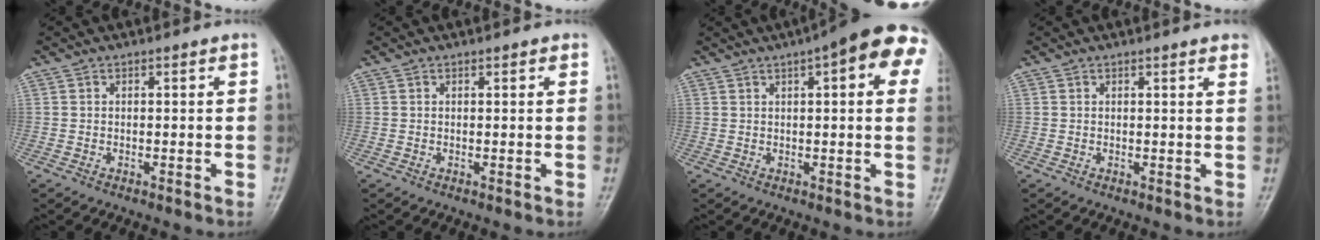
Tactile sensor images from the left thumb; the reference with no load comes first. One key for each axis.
{"total": 0.8, "fx": 0.5, "fy": 0.3, "fz": 0.5, "tx": -0.008, "ty": -0.001, "tz": 0.003}
{"total": 15.2, "fx": 6.1, "fy": 4.3, "fz": 13.2, "tx": -0.156, "ty": 0.017, "tz": 0.068}
{"total": 3.6, "fx": 2.8, "fy": 0.3, "fz": 2.3, "tx": -0.022, "ty": -0.002, "tz": 0.020}